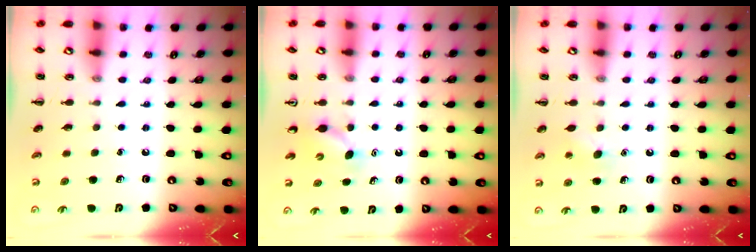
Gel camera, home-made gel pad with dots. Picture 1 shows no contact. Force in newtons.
{"total": 2.9, "press": 2.7, "slide": 1.1}
{"total": 5.4, "press": 5.3, "slide": 1.0}